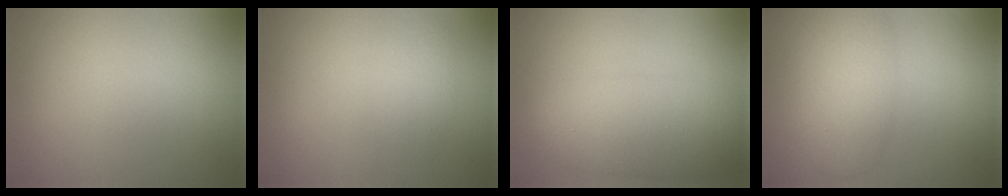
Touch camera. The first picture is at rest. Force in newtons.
{"total": 1.8, "press": 1.8, "slide": 0.1}
{"total": 6.9, "press": 6.9, "slide": 0.2}
{"total": 4.3, "press": 4.3, "slide": 0.2}